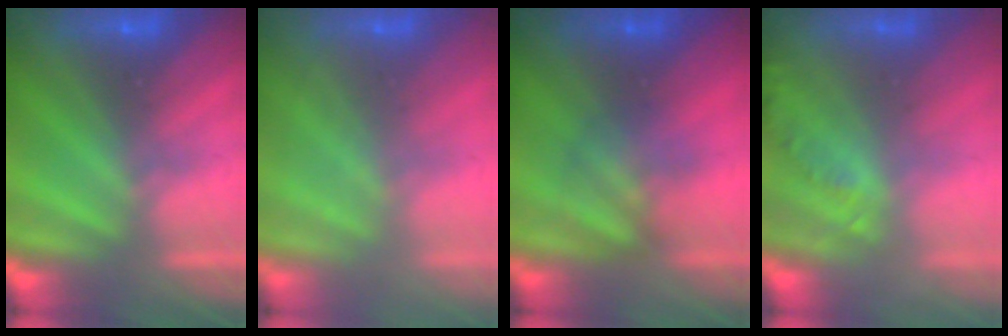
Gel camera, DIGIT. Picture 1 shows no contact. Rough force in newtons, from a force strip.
{"total": 2.4}
{"total": 3.0}
{"total": 1.8}